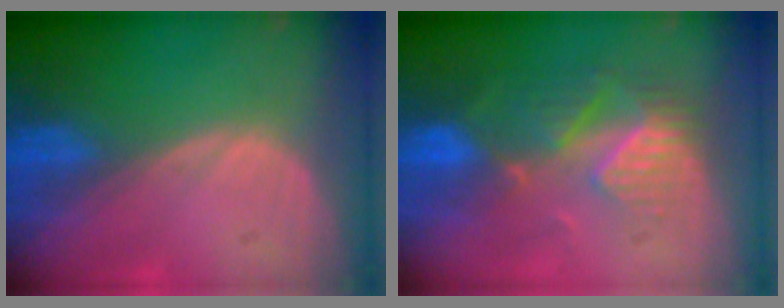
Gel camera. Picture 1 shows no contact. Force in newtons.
{"total": 9.1, "press": 7.9, "slide": 4.5}